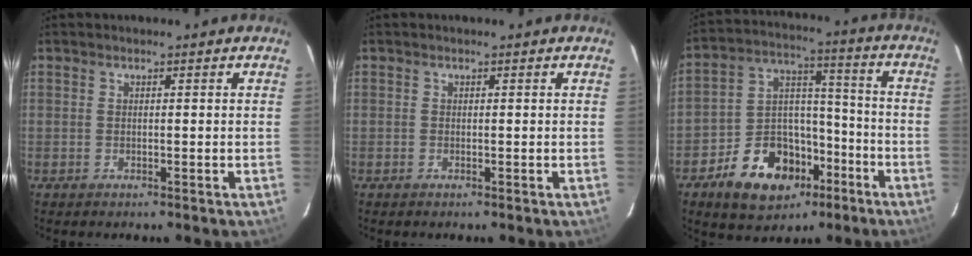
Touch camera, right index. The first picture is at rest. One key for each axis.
{"total": 0.0}
{"total": 16.1, "fx": -8.7, "fy": 10.9, "fz": 8.1, "tx": -0.162, "ty": 0.042, "tz": -0.124}